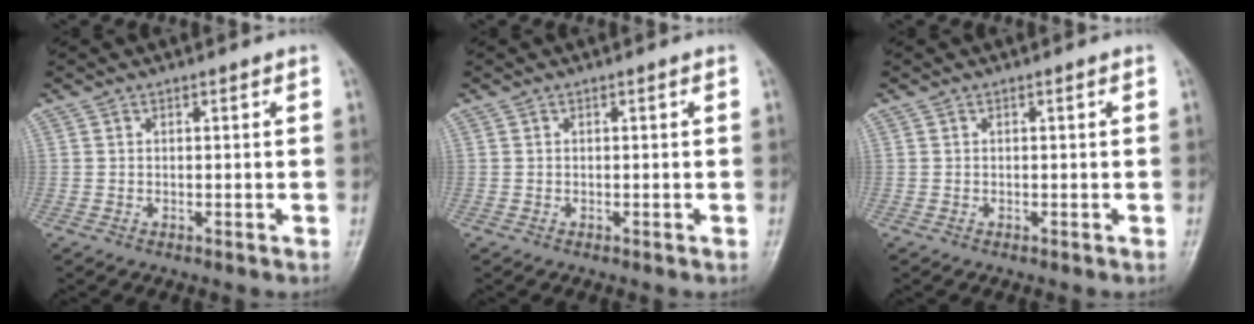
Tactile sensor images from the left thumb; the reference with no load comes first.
{"total": 0.0}
{"total": 0.0}